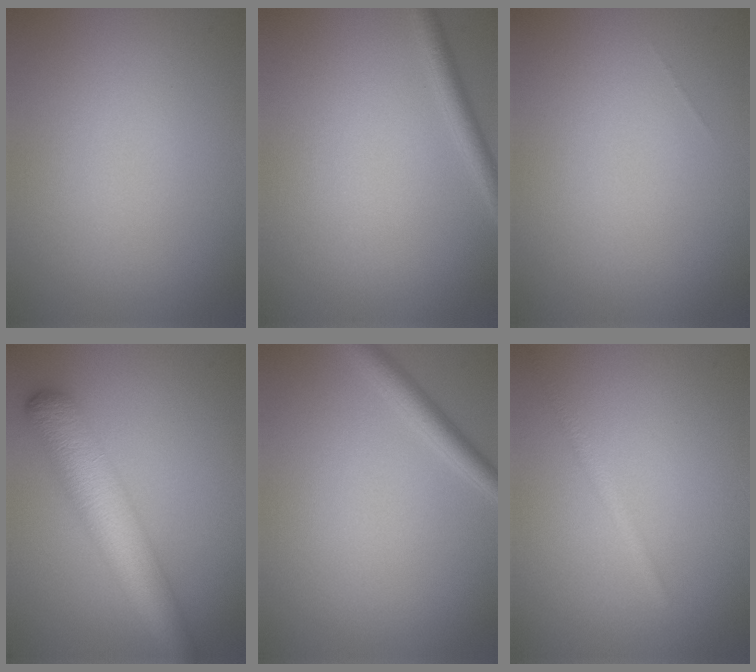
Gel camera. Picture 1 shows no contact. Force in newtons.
{"total": 2.3, "press": 2.3, "slide": 0.0}
{"total": 0.0}
{"total": 7.8, "press": 7.8, "slide": 0.3}
{"total": 2.4, "press": 2.4, "slide": 0.1}
{"total": 1.4, "press": 1.4, "slide": 0.1}